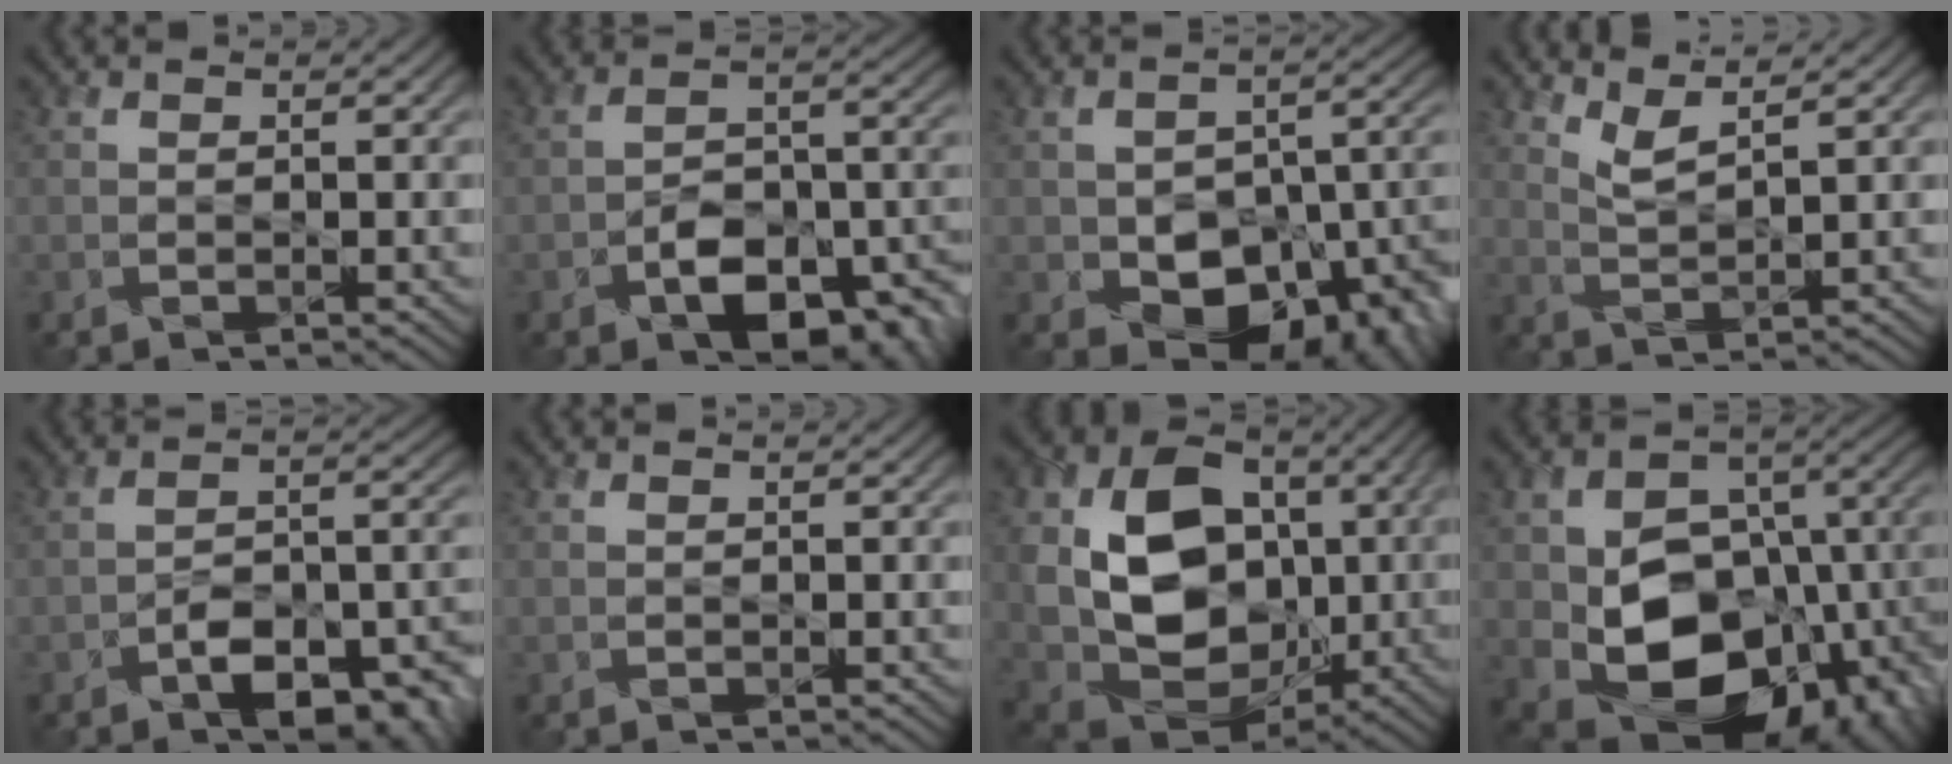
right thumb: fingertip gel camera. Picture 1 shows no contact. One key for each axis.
{"total": 10.6, "fx": -5.4, "fy": 5.9, "fz": 7.0, "tx": -0.113, "ty": -0.013, "tz": -0.092}
{"total": 14.3, "fx": -5.4, "fy": 9.0, "fz": 9.7, "tx": -0.147, "ty": -0.025, "tz": -0.081}
{"total": 3.7, "fx": 3.0, "fy": 0.5, "fz": 2.1, "tx": -0.048, "ty": 0.003, "tz": 0.067}
{"total": 9.6, "fx": -5.0, "fy": 4.7, "fz": 6.7, "tx": -0.099, "ty": -0.005, "tz": -0.090}
{"total": 0.0}
{"total": 13.7, "fx": 0.5, "fy": 10.2, "fz": 9.2, "tx": -0.188, "ty": -0.009, "tz": 0.017}
{"total": 16.2, "fx": -4.5, "fy": 11.7, "fz": 10.3, "tx": -0.169, "ty": -0.044, "tz": -0.061}